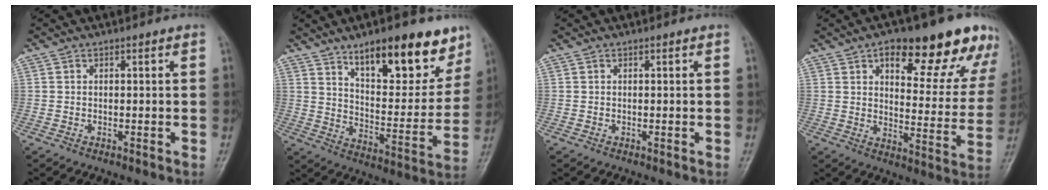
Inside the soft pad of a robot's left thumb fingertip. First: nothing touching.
{"total": 19.3, "force": [12.6, 7.4, 12.6], "torque": [-0.124, -0.067, 0.197]}
{"total": 0.0}
{"total": 22.2, "force": [13.6, 9.0, 15.1], "torque": [-0.138, -0.045, 0.179]}